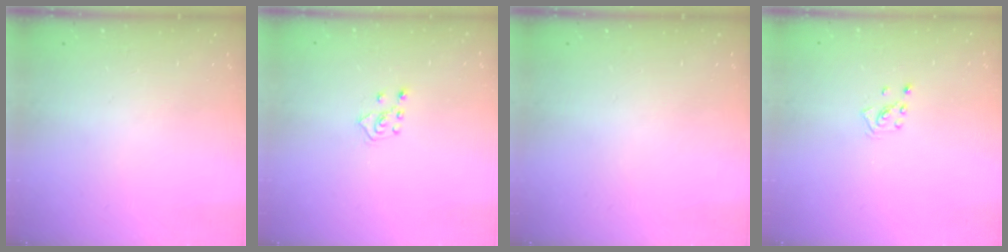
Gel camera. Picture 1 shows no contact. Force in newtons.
{"total": 5.0, "press": 4.9, "slide": 0.8}
{"total": 0.0}
{"total": 2.2, "press": 2.2, "slide": 0.3}